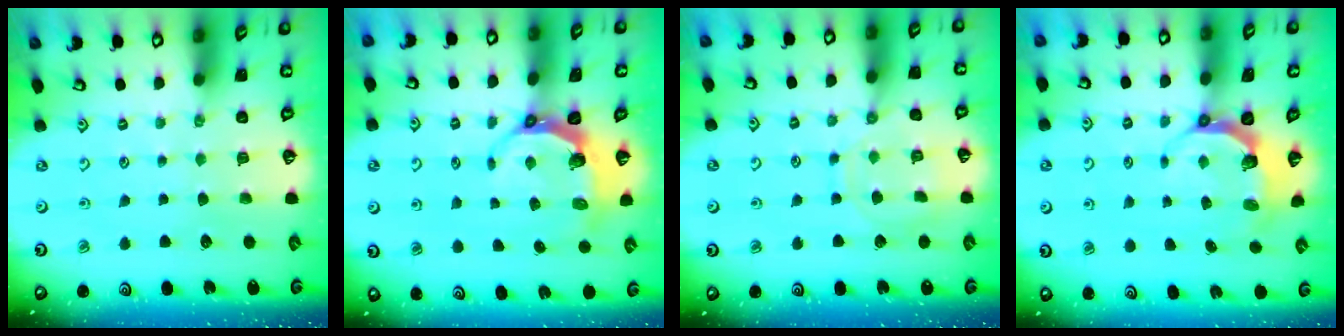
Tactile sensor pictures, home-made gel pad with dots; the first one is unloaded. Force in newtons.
{"total": 6.5, "press": 5.1, "slide": 4.1}
{"total": 11.1, "press": 11.0, "slide": 0.7}
{"total": 6.0, "press": 4.8, "slide": 3.6}